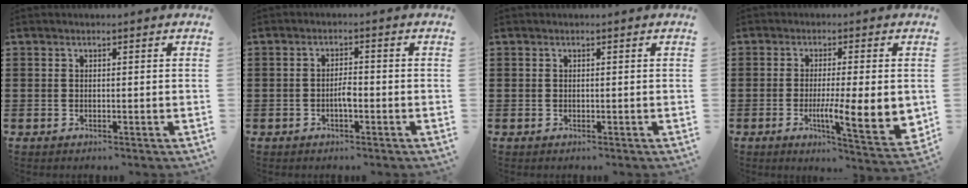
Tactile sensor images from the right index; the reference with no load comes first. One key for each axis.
{"total": 2.5, "fx": -0.9, "fy": 0.8, "fz": 2.2, "tx": -0.041, "ty": 0.004, "tz": -0.017}
{"total": 0.0}
{"total": 10.4, "fx": -1.6, "fy": 2.5, "fz": 10.0, "tx": -0.146, "ty": -0.020, "tz": -0.021}